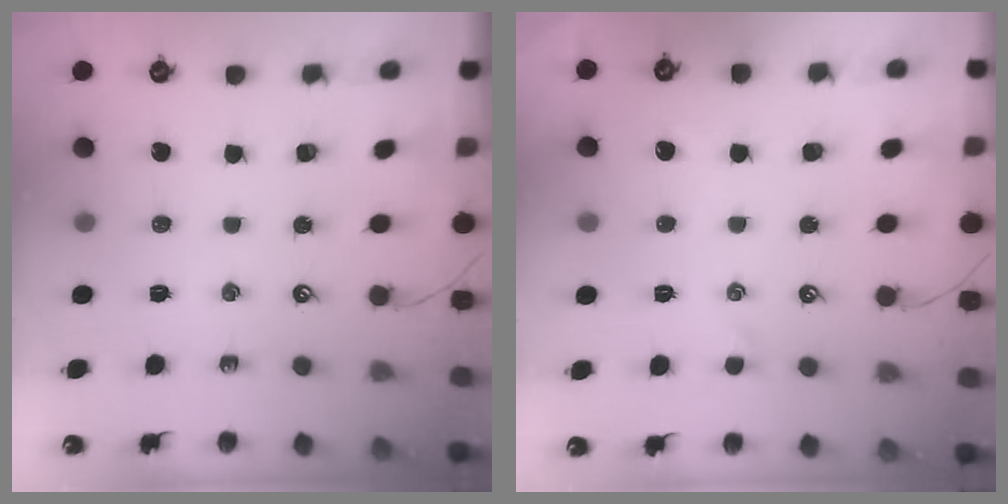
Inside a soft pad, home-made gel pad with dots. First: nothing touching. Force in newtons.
{"total": 2.0, "press": 2.0, "slide": 0.4}